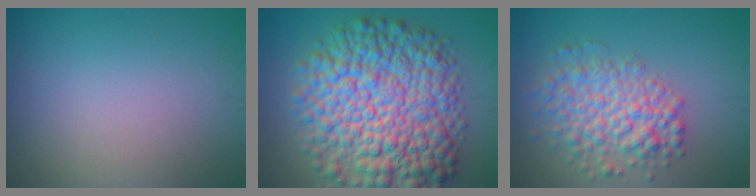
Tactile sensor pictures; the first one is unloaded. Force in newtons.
{"total": 12.8, "press": 12.8, "slide": 0.3}
{"total": 5.2, "press": 5.2, "slide": 0.2}